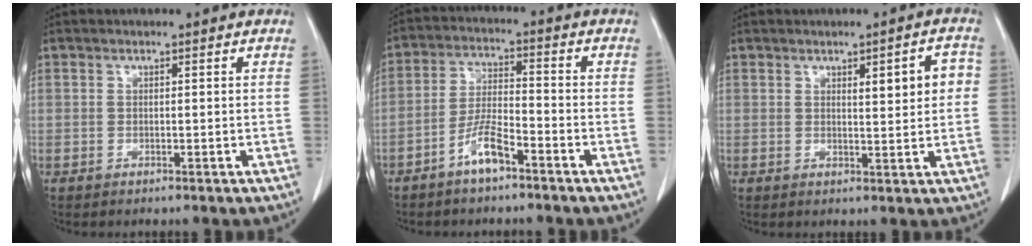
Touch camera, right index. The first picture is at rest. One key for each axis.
{"total": 6.0, "fx": -4.0, "fy": 1.2, "fz": 4.3, "tx": -0.095, "ty": 0.005, "tz": -0.074}
{"total": 5.1, "fx": 1.2, "fy": 1.2, "fz": 4.8, "tx": -0.064, "ty": 0.009, "tz": 0.018}